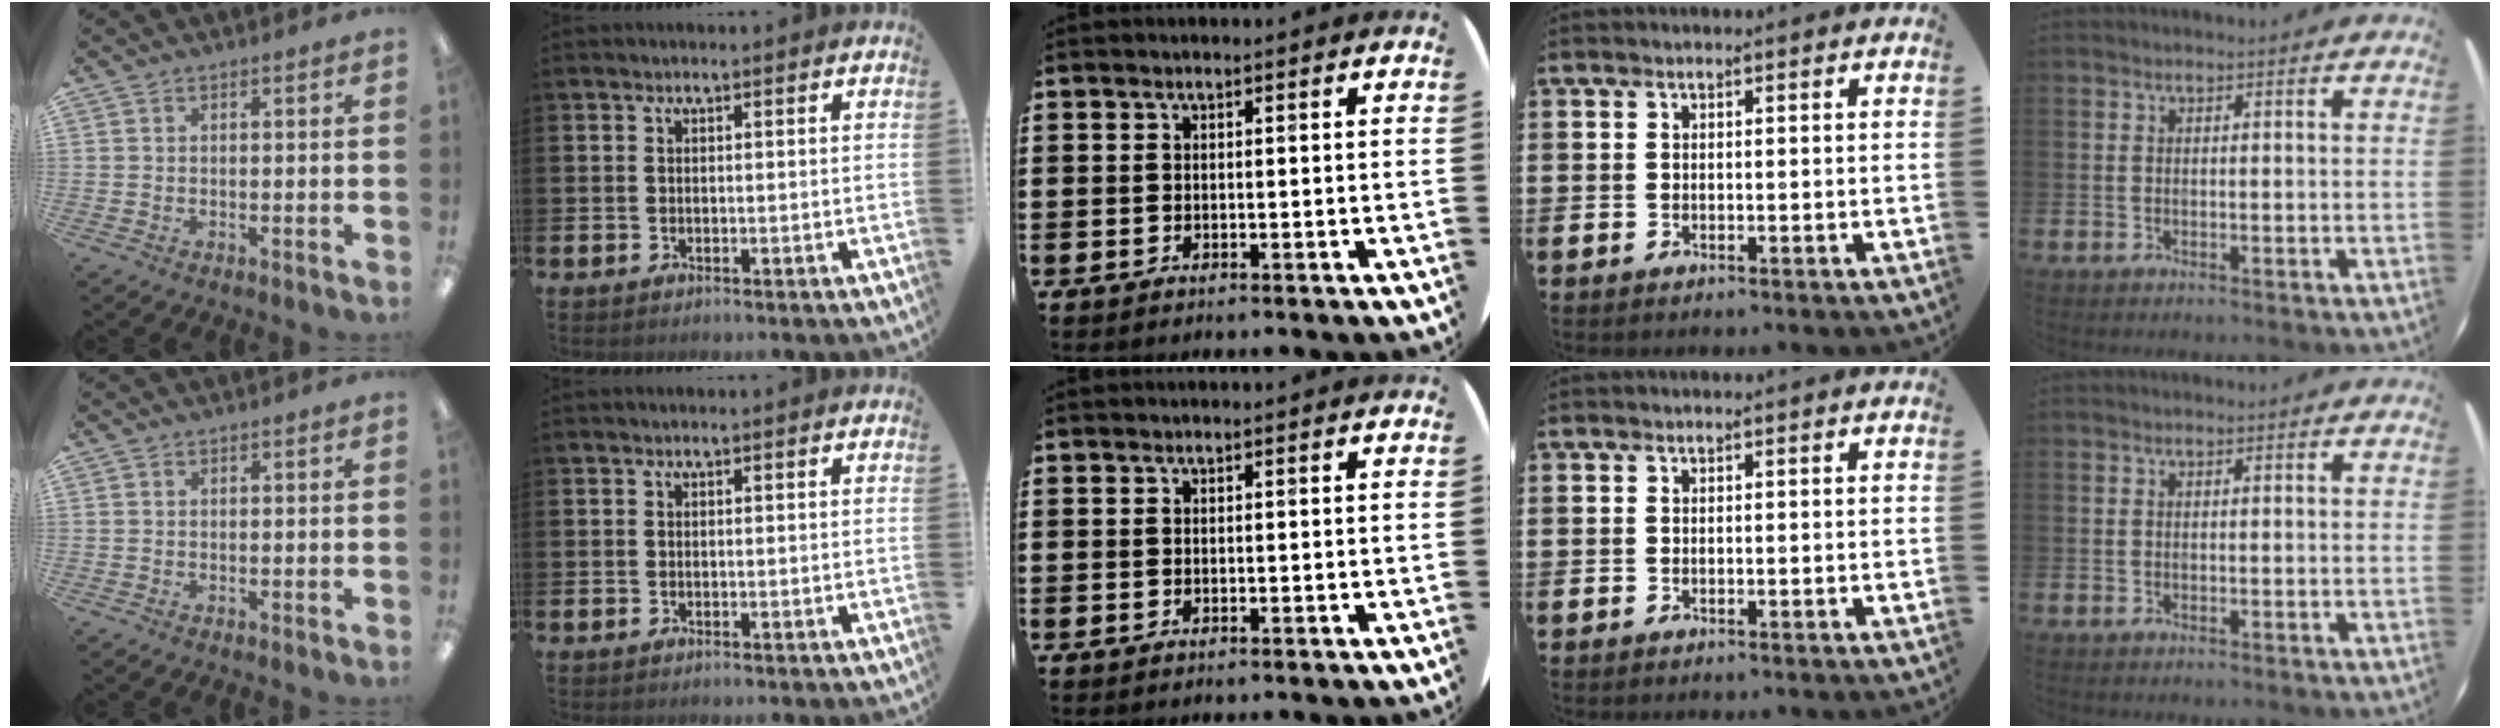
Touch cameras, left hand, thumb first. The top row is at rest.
{}